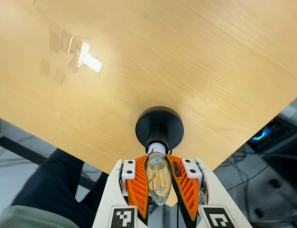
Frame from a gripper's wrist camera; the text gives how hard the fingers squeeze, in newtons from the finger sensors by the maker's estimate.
{"total": 23.9, "left": 25.5, "right": 22.3}